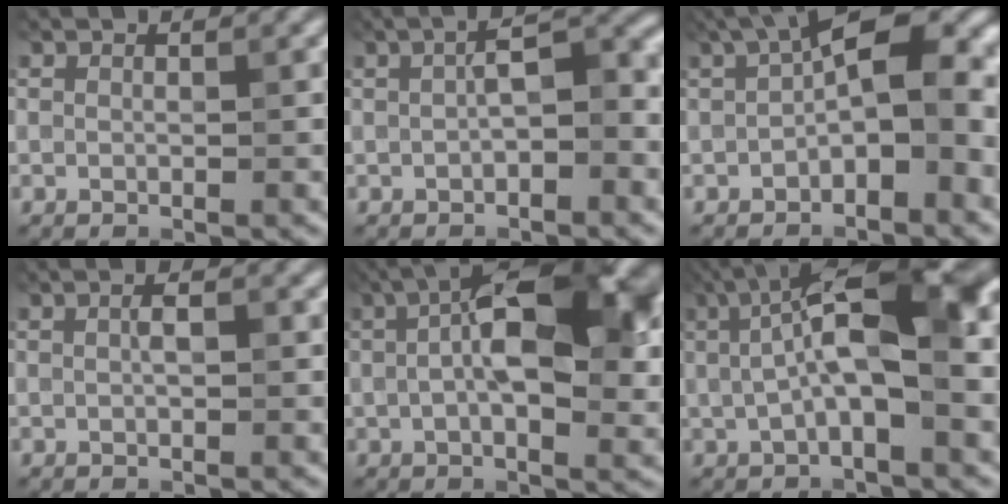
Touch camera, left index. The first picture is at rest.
{"total": 3.6, "force": [-0.4, 1.2, 3.3], "torque": [-0.057, 0.017, -0.011]}
{"total": 10.5, "force": [0.9, 5.0, 9.3], "torque": [-0.119, 0.020, 0.006]}
{"total": 1.2, "force": [0.1, 0.4, 1.2], "torque": [-0.027, 0.006, 0.002]}
{"total": 13.2, "force": [2.2, 5.9, 11.6], "torque": [-0.164, 0.030, 0.026]}
{"total": 11.0, "force": [1.8, 3.6, 10.3], "torque": [-0.171, 0.025, 0.023]}